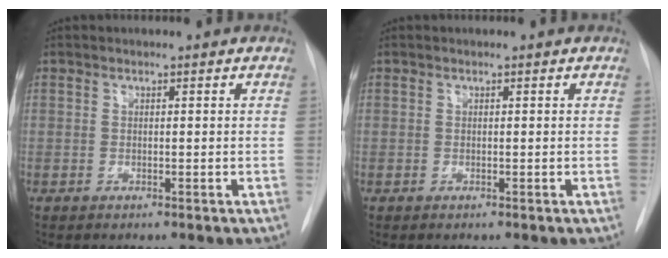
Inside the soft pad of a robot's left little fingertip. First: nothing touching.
{"total": 0.0}